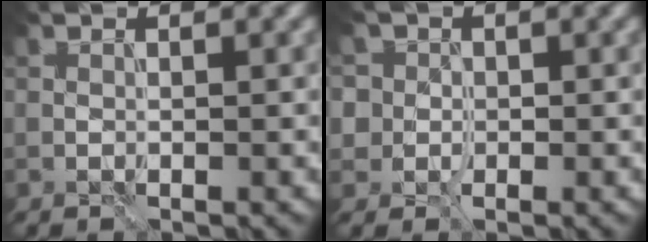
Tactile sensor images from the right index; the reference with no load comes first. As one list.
[{"total": 4.1, "force": [0.7, 3.7, 1.6], "torque": [-0.006, 0.018, -0.027]}]